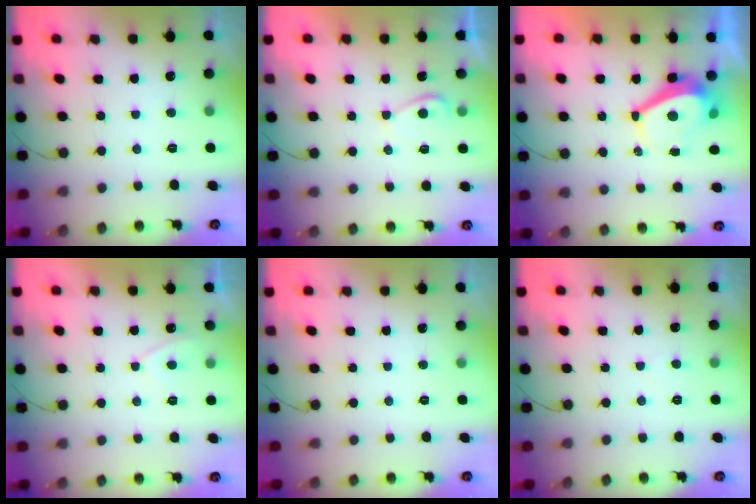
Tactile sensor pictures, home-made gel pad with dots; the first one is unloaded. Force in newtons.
{"total": 2.1, "press": 2.0, "slide": 0.5}
{"total": 6.0, "press": 6.0, "slide": 0.4}
{"total": 2.3, "press": 2.2, "slide": 0.4}
{"total": 0.0}
{"total": 2.8, "press": 2.8, "slide": 0.3}